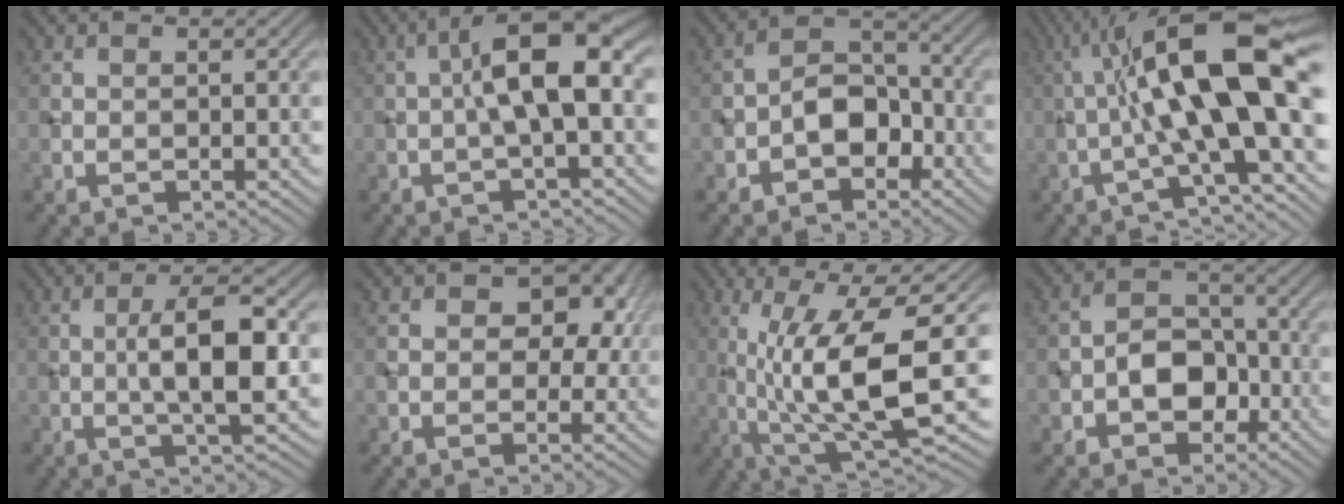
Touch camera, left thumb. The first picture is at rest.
{"total": 8.2, "force": [-0.1, 2.3, 7.9], "torque": [-0.133, 0.025, -0.010]}
{"total": 6.1, "force": [-2.5, 4.0, 3.8], "torque": [-0.056, 0.012, -0.054]}
{"total": 15.0, "force": [-0.1, 3.1, 14.7], "torque": [-0.225, 0.032, -0.010]}
{"total": 7.6, "force": [-0.3, 1.9, 7.3], "torque": [-0.122, 0.010, -0.008]}
{"total": 7.4, "force": [1.5, 5.2, 5.1], "torque": [-0.048, 0.015, 0.008]}
{"total": 12.6, "force": [-0.7, 2.7, 12.3], "torque": [-0.222, 0.007, -0.007]}
{"total": 6.7, "force": [-2.3, 4.8, 4.2], "torque": [-0.063, 0.007, -0.048]}